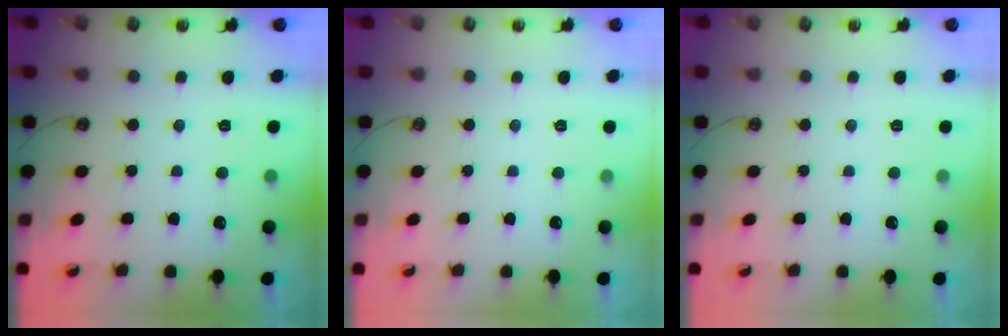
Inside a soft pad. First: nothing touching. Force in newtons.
{"total": 0.0}
{"total": 0.0}